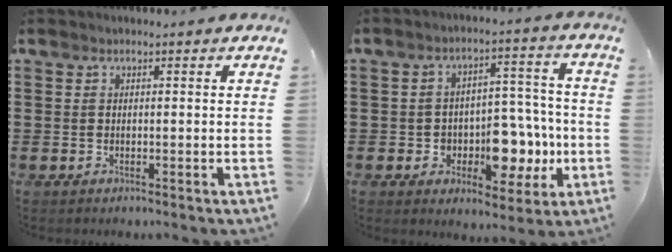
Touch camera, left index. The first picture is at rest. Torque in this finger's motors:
{"motor_torque": [1.68, 0.46, 0.35, 0.16]}